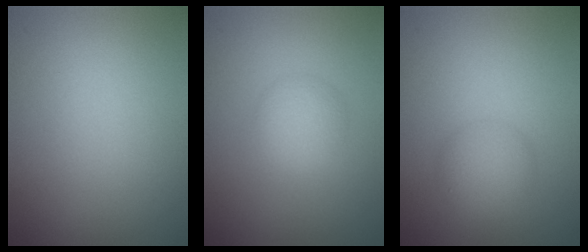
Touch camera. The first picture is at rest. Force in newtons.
{"total": 2.4, "press": 2.4, "slide": 0.1}
{"total": 3.0, "press": 3.0, "slide": 0.1}